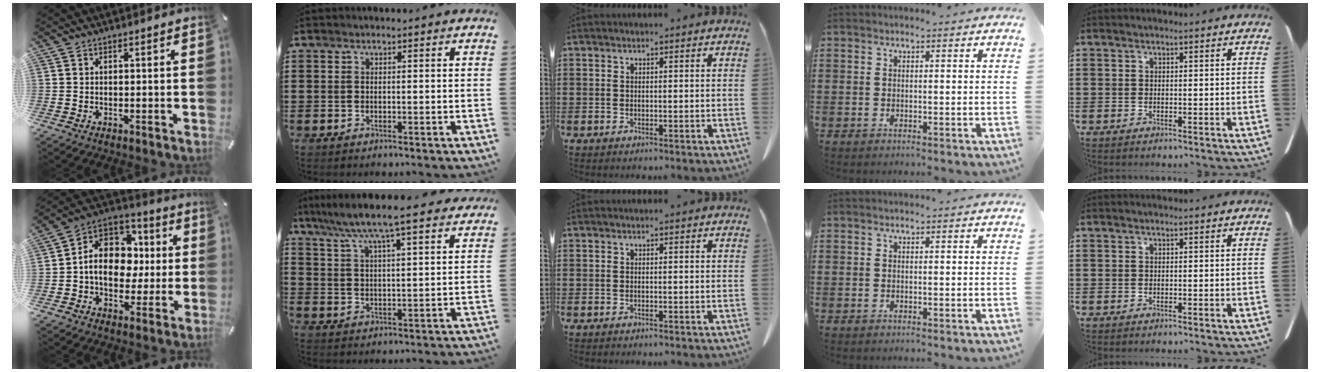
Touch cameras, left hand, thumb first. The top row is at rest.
{"thumb": {"total": 13.5, "force": [-0.5, 11.3, 7.5], "torque": [-0.142, 0.002, -0.008]}, "index": {"total": 6.9, "force": [5.9, -0.1, 3.5], "torque": [-0.091, -0.027, 0.098]}}